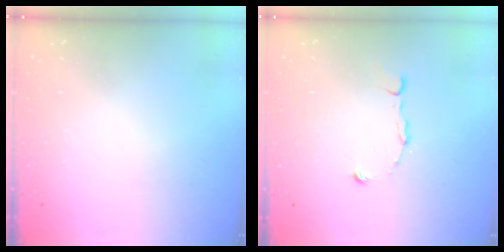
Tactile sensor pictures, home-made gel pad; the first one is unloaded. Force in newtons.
{"total": 2.8, "press": 2.8, "slide": 0.2}